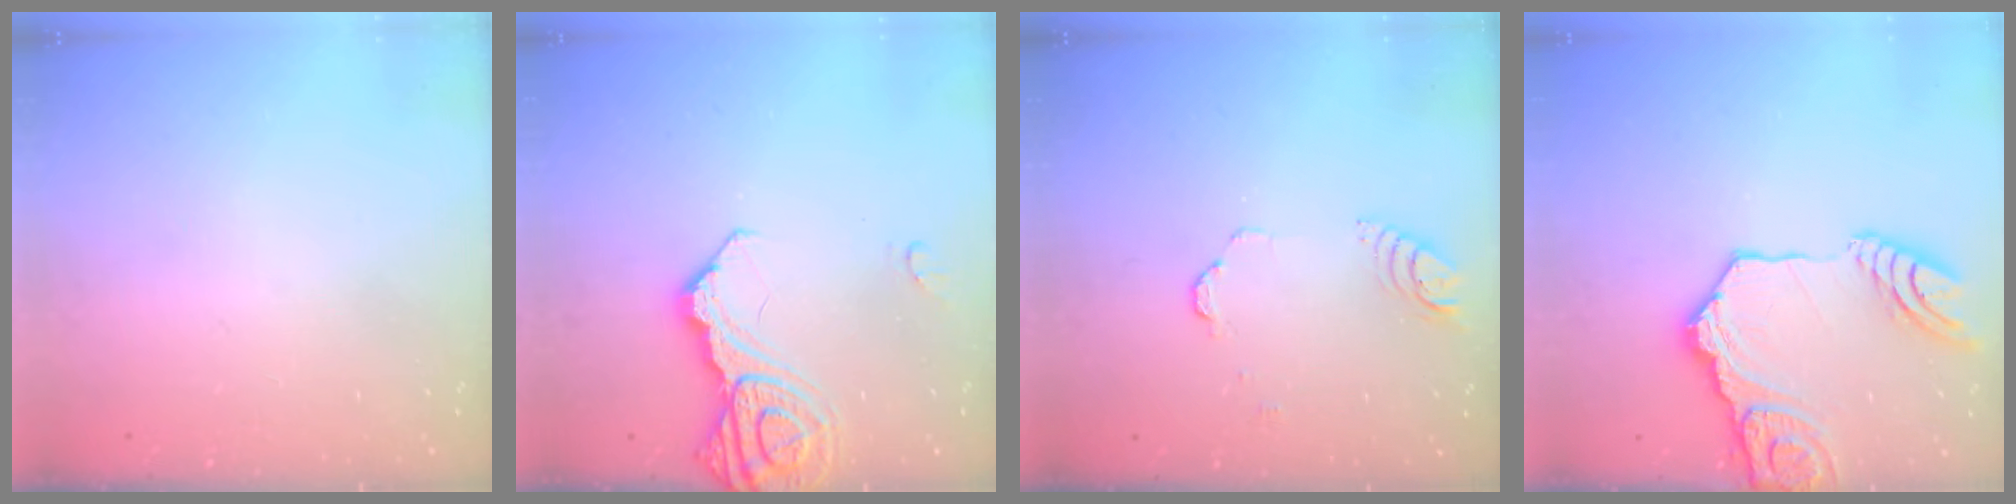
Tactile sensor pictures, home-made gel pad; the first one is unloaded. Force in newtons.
{"total": 16.5, "press": 16.4, "slide": 1.8}
{"total": 3.8, "press": 3.7, "slide": 0.4}
{"total": 20.6, "press": 20.4, "slide": 2.7}